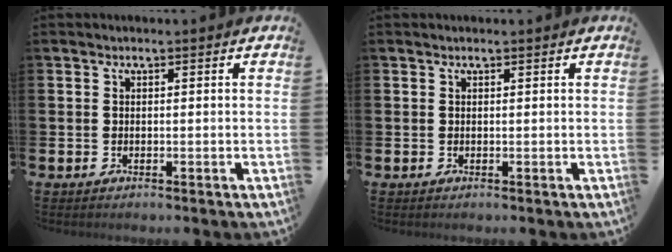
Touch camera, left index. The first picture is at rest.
{"total": 0.0}